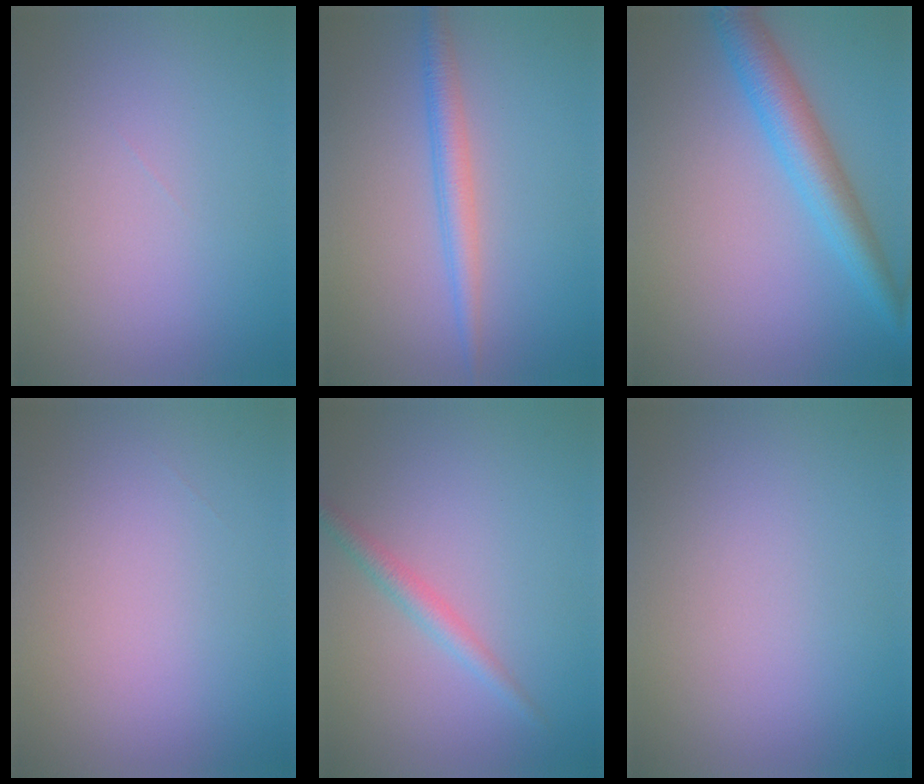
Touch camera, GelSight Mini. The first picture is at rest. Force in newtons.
{"total": 2.6, "press": 2.6, "slide": 0.0}
{"total": 4.9, "press": 4.9, "slide": 0.1}
{"total": 0.0}
{"total": 2.0, "press": 2.0, "slide": 0.1}
{"total": 0.0}